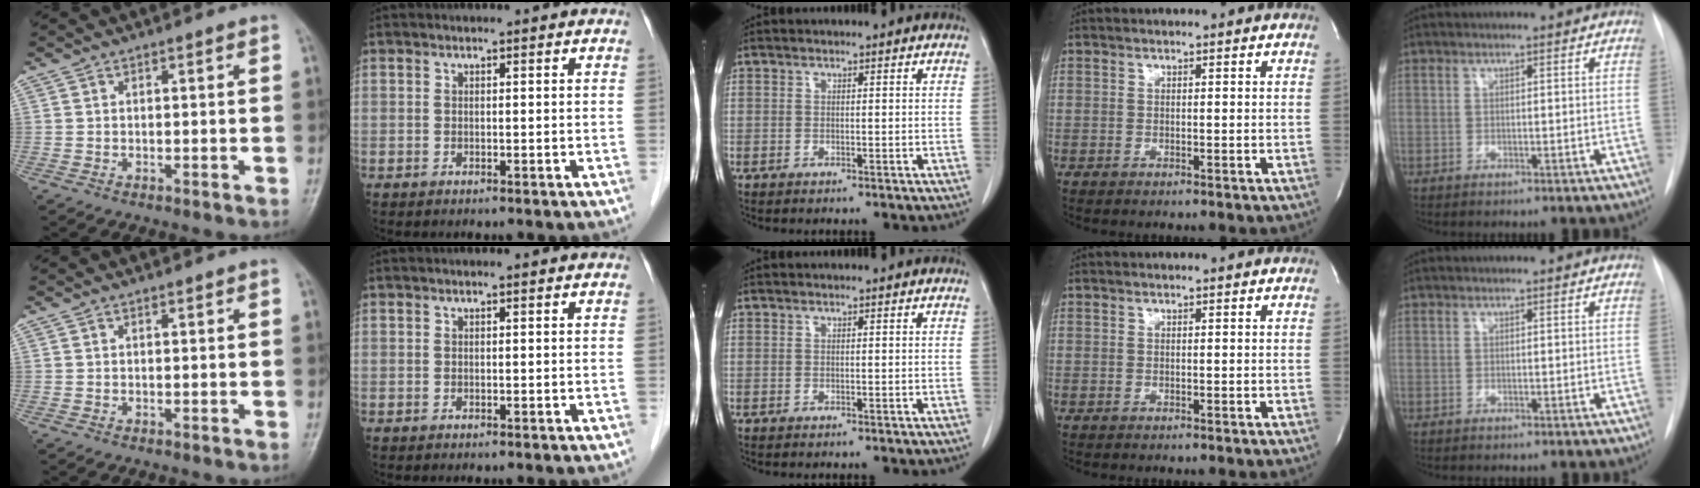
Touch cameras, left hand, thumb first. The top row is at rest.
{}